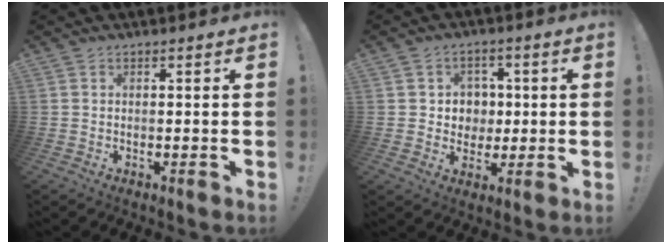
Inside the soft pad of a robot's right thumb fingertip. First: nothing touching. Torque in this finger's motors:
{"motor_torque": [0.42, 0.43, 0.19, -0.20, 0.02]}